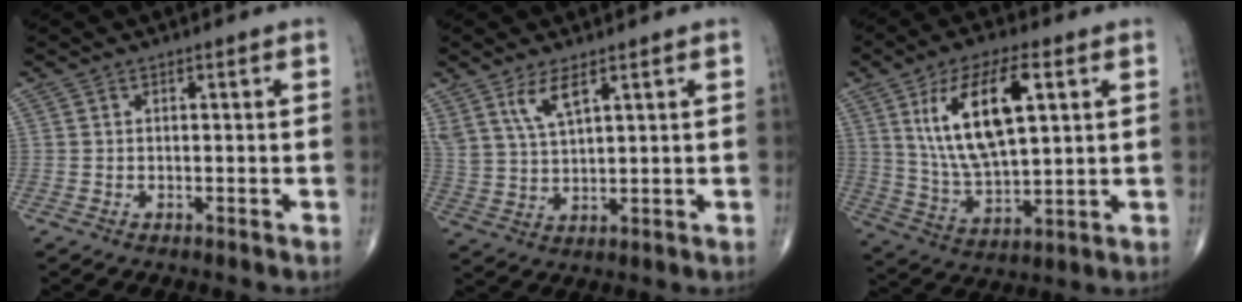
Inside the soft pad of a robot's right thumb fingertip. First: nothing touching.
{"total": 6.2, "force": [3.7, 1.9, 4.5], "torque": [-0.092, -0.018, 0.082]}
{"total": 17.1, "force": [5.5, 7.0, 14.6], "torque": [-0.261, -0.013, 0.108]}